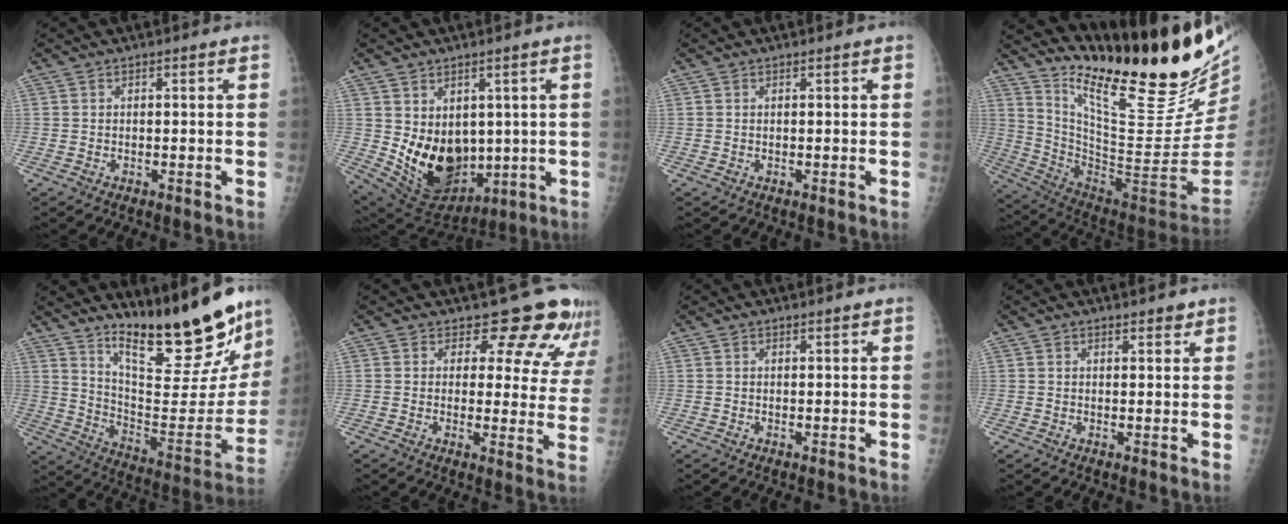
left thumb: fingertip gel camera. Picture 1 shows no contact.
{"total": 14.4, "force": [0.3, 10.4, 10.0], "torque": [-0.124, -0.030, 0.044]}
{"total": 0.0}
{"total": 30.0, "force": [22.9, 5.0, 18.7], "torque": [-0.265, -0.167, 0.356]}
{"total": 23.6, "force": [18.0, 5.1, 14.5], "torque": [-0.179, -0.126, 0.285]}
{"total": 12.2, "force": [11.0, 4.9, 2.0], "torque": [0.026, -0.081, 0.100]}
{"total": 0.5, "force": [0.5, 0.1, 0.2], "torque": [-0.006, -0.004, 0.009]}
{"total": 2.1, "force": [1.7, 0.8, 0.9], "torque": [-0.002, -0.009, 0.021]}